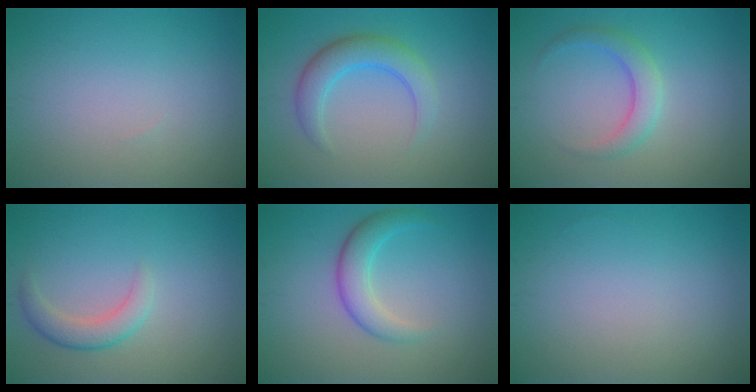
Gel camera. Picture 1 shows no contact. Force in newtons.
{"total": 3.8, "press": 3.8, "slide": 0.2}
{"total": 2.7, "press": 2.7, "slide": 0.2}
{"total": 2.5, "press": 2.5, "slide": 0.2}
{"total": 3.3, "press": 3.3, "slide": 0.1}
{"total": 0.0}